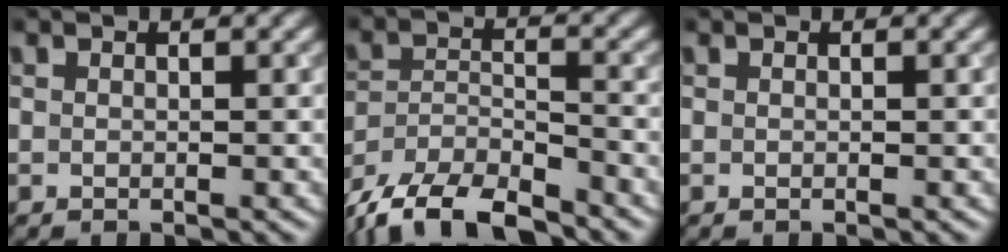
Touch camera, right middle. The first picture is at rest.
{"total": 9.6, "force": [-8.4, 2.8, 3.7], "torque": [-0.062, -0.016, -0.146]}
{"total": 0.0}